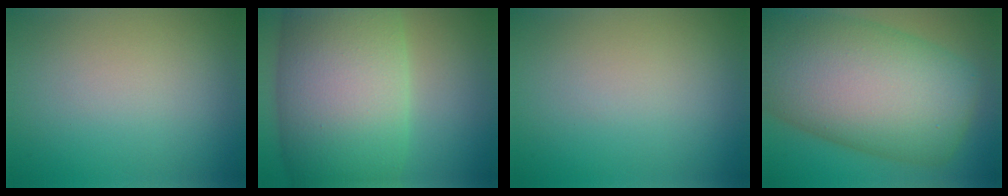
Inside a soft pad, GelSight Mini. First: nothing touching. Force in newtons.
{"total": 15.4, "press": 15.4, "slide": 0.4}
{"total": 0.0}
{"total": 16.9, "press": 16.9, "slide": 0.7}